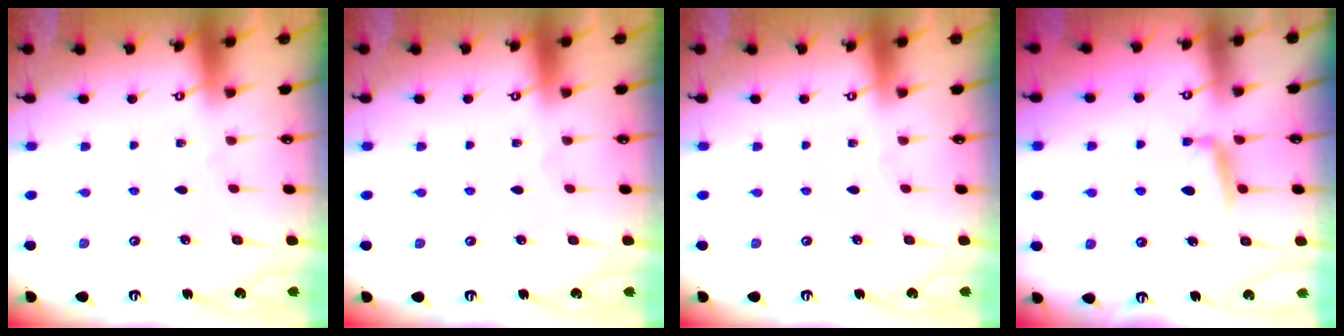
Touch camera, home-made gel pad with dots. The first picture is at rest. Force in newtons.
{"total": 0.0}
{"total": 0.0}
{"total": 6.1, "press": 6.0, "slide": 0.7}